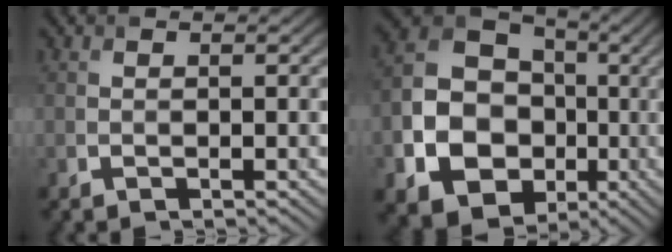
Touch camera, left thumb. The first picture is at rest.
{"total": 16.1, "force": [-4.2, 13.4, 7.9], "torque": [-0.197, -0.050, -0.081]}